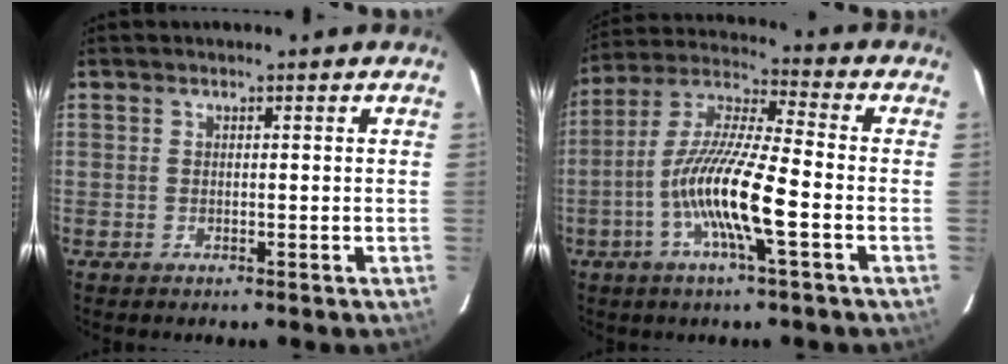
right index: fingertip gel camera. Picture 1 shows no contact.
{"total": 13.8, "force": [-4.6, 1.4, 12.9], "torque": [-0.257, -0.001, -0.095]}